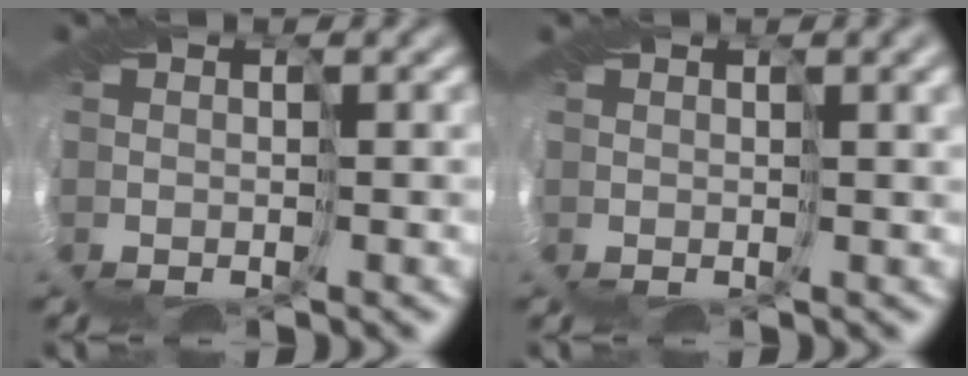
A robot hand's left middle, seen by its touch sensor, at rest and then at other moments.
{"total": 2.6, "force": [1.2, 0.7, 2.2], "torque": [-0.027, 0.006, 0.015]}